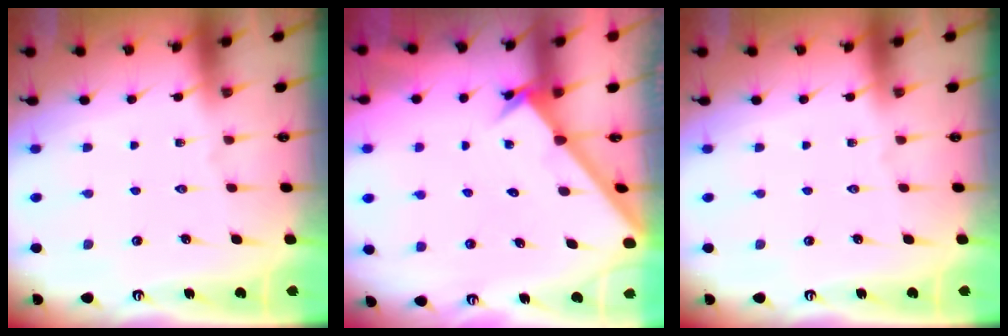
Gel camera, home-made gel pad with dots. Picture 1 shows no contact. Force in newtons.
{"total": 1.9, "press": 1.9, "slide": 0.2}
{"total": 0.0}